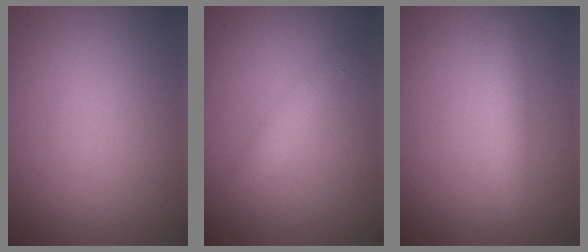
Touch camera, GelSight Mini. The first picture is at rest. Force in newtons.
{"total": 1.7, "press": 1.7, "slide": 0.0}
{"total": 2.4, "press": 2.4, "slide": 0.1}